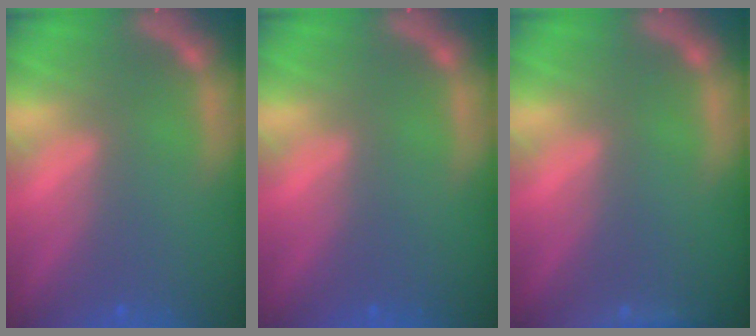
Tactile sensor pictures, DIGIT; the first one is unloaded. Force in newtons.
{"total": 0.0}
{"total": 1.9}